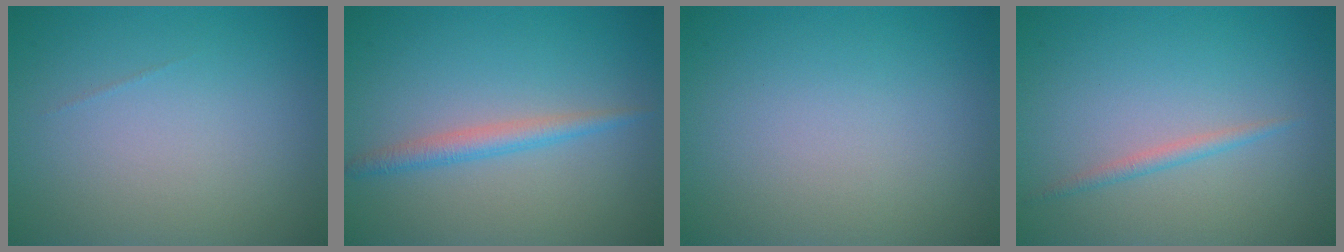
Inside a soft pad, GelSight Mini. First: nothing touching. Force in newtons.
{"total": 2.0, "press": 2.0, "slide": 0.1}
{"total": 0.0}
{"total": 1.1, "press": 1.1, "slide": 0.1}